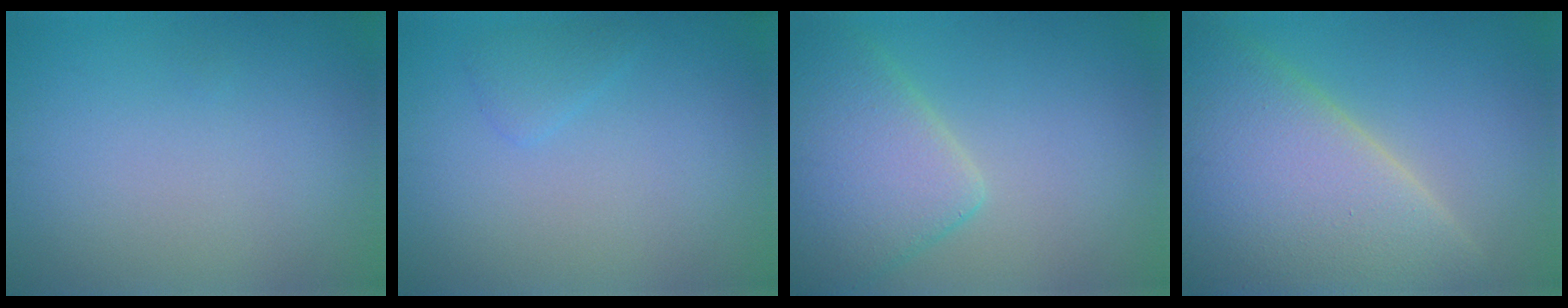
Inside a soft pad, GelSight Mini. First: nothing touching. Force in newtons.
{"total": 1.1, "press": 1.1, "slide": 0.1}
{"total": 6.5, "press": 6.5, "slide": 0.4}
{"total": 13.3, "press": 13.2, "slide": 1.0}